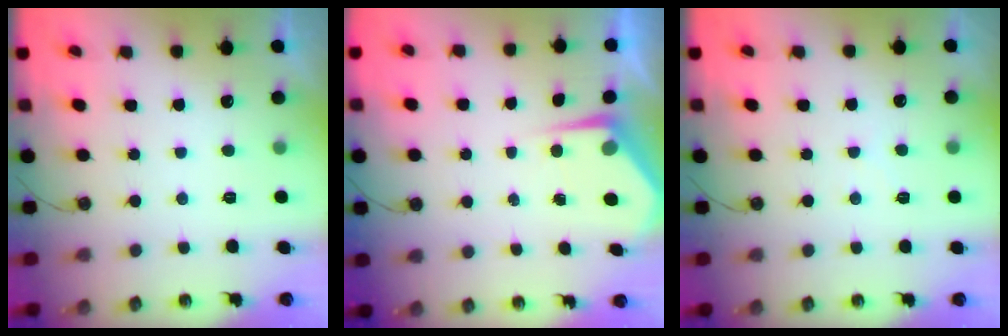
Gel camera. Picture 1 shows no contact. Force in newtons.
{"total": 5.4, "press": 5.3, "slide": 0.6}
{"total": 3.6, "press": 3.5, "slide": 0.6}